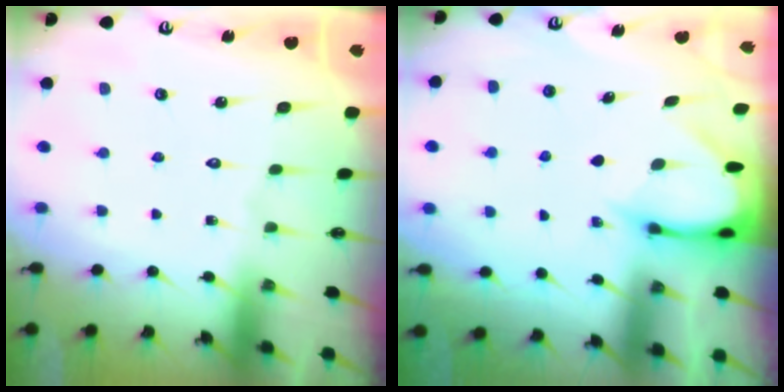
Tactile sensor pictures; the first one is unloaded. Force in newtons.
{"total": 3.5, "press": 3.4, "slide": 0.3}